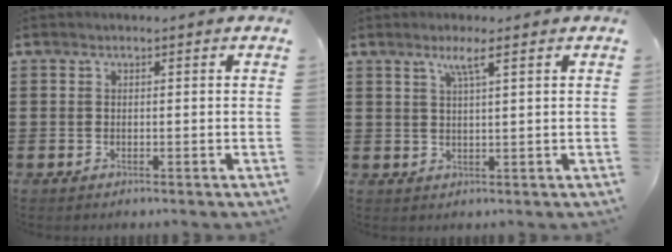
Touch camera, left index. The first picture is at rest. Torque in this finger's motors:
{"motor_torque": [0.60, -0.39, 0.11, 0.03]}